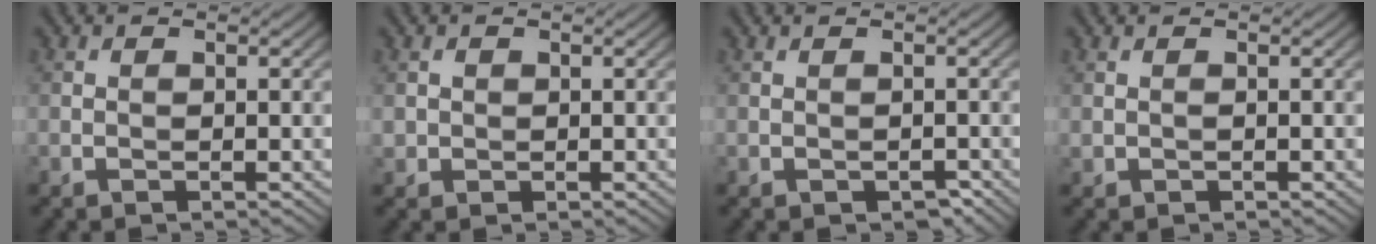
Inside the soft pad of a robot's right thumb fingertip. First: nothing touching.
{"total": 1.0, "force": [0.3, 0.9, 0.2], "torque": [-0.008, -0.005, 0.008]}
{"total": 1.0, "force": [-0.6, 0.4, 0.6], "torque": [-0.014, -0.002, -0.006]}
{"total": 0.0}